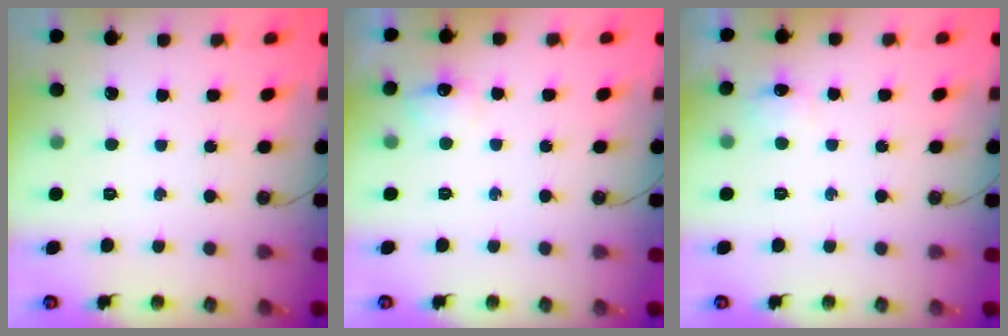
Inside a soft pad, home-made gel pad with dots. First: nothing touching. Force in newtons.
{"total": 7.8, "press": 7.7, "slide": 1.0}
{"total": 6.4, "press": 6.2, "slide": 1.7}